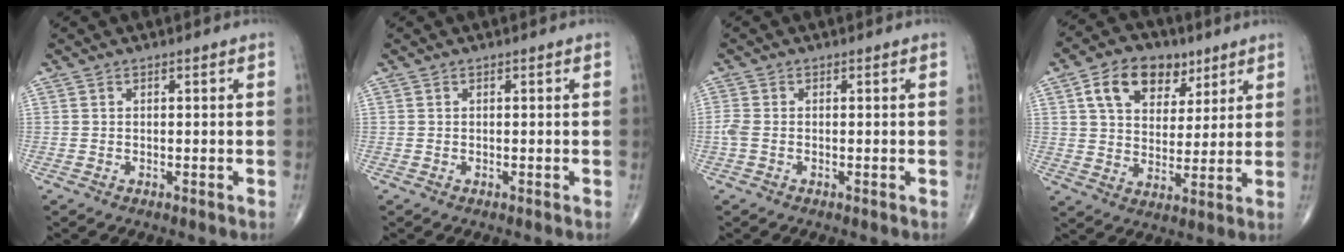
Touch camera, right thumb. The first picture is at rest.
{"total": 0.0}
{"total": 1.8, "force": [-0.5, 1.0, 1.5], "torque": [-0.044, -0.003, -0.015]}
{"total": 13.0, "force": [6.1, 8.8, 7.4], "torque": [-0.090, -0.013, 0.107]}